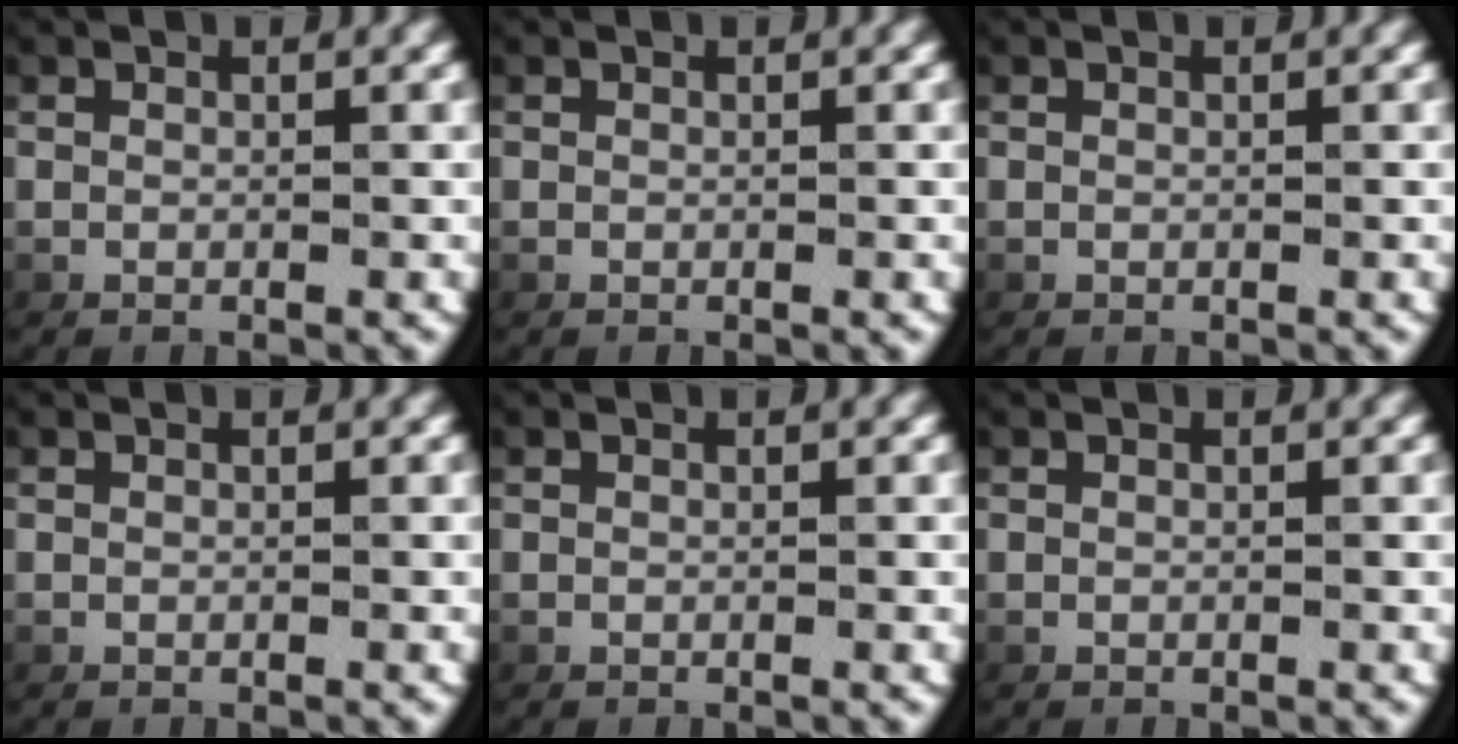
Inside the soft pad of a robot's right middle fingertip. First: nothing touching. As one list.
[{"total": 0.0}, {"total": 0.0}, {"total": 0.0}, {"total": 0.0}, {"total": 0.0}]